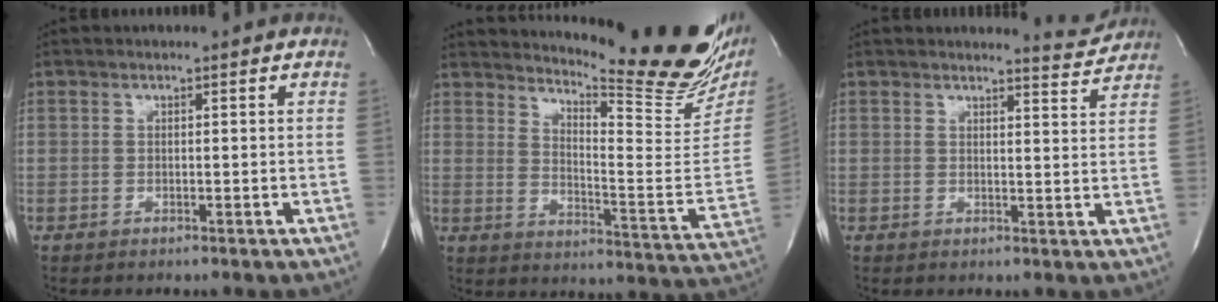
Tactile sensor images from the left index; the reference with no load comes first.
{"total": 23.9, "force": [20.2, 3.3, 12.3], "torque": [-0.185, -0.107, 0.249]}
{"total": 3.3, "force": [3.2, -0.2, -0.4], "torque": [-0.002, -0.035, 0.029]}